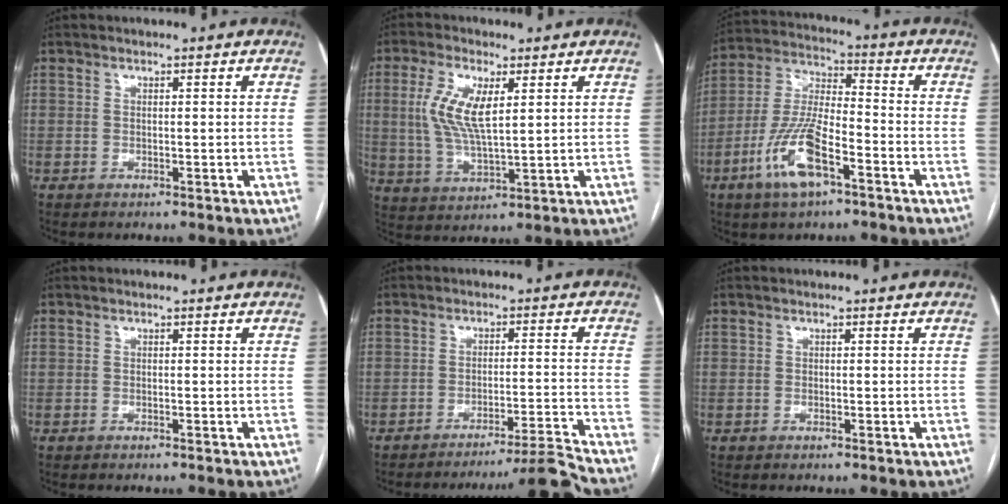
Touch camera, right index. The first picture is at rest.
{"total": 8.7, "force": [2.3, 2.6, 8.0], "torque": [-0.176, 0.002, 0.049]}
{"total": 12.5, "force": [-6.1, 3.5, 10.4], "torque": [-0.223, -0.005, -0.112]}
{"total": 0.0}
{"total": 9.5, "force": [-8.5, -4.1, 1.2], "torque": [0.000, 0.000, -0.131]}
{"total": 0.0}